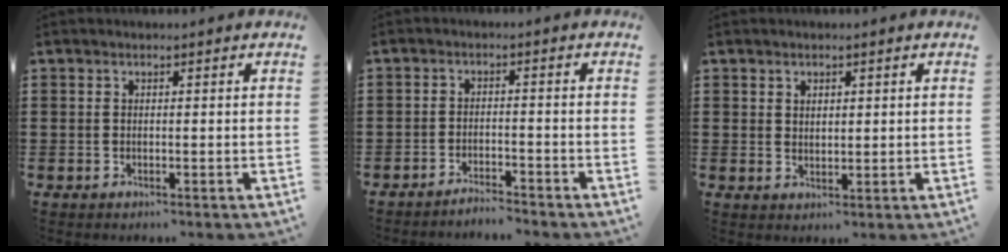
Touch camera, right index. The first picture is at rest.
{"total": 2.6, "force": [-2.6, 0.0, 0.0], "torque": [-0.005, 0.004, -0.055]}
{"total": 1.4, "force": [1.1, 0.9, 0.3], "torque": [-0.008, 0.002, 0.021]}